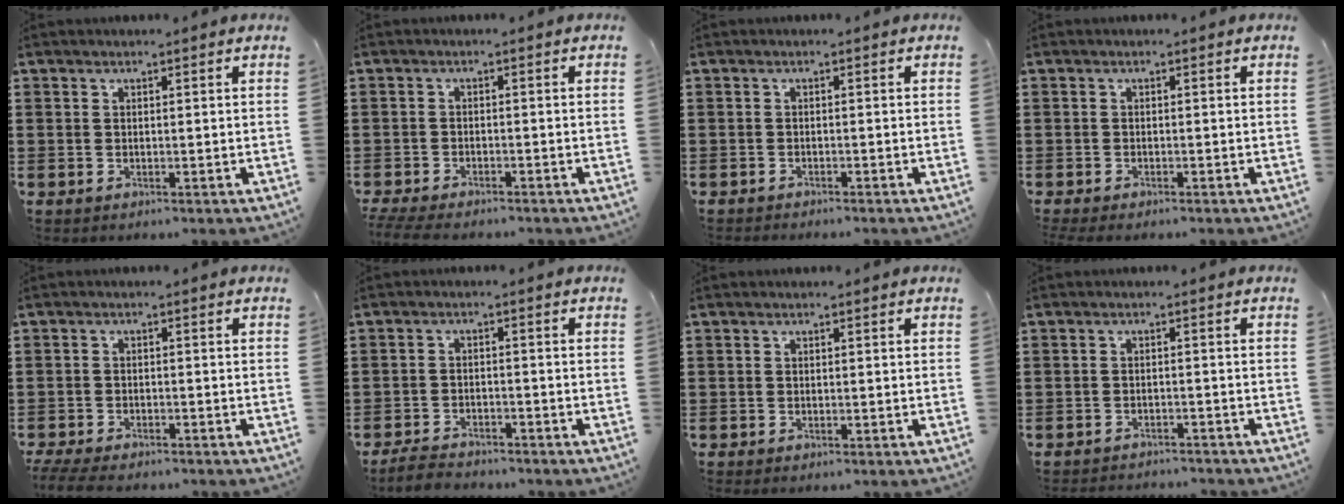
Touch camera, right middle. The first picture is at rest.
{"total": 2.6, "force": [-2.5, 0.3, 0.6], "torque": [-0.027, -0.003, -0.056]}
{"total": 0.7, "force": [-0.7, -0.1, 0.1], "torque": [-0.004, -0.003, -0.013]}
{"total": 0.7, "force": [-0.7, 0.1, 0.2], "torque": [-0.007, -0.003, -0.013]}
{"total": 3.0, "force": [-2.8, 0.3, 0.7], "torque": [-0.028, -0.005, -0.064]}
{"total": 3.5, "force": [-3.4, 0.6, 0.5], "torque": [-0.020, 0.003, -0.074]}
{"total": 0.0}
{"total": 2.1, "force": [-2.1, 0.1, 0.0], "torque": [-0.006, -0.001, -0.046]}